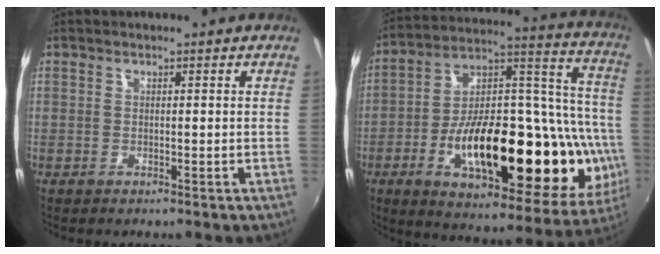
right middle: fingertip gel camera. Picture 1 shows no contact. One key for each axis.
{"total": 34.0, "fx": -9.9, "fy": 13.5, "fz": 29.5, "tx": -0.443, "ty": 0.021, "tz": -0.142}